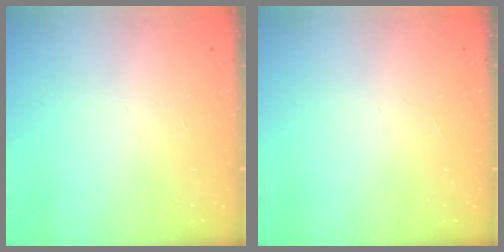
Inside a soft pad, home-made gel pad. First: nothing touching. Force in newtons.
{"total": 0.0}